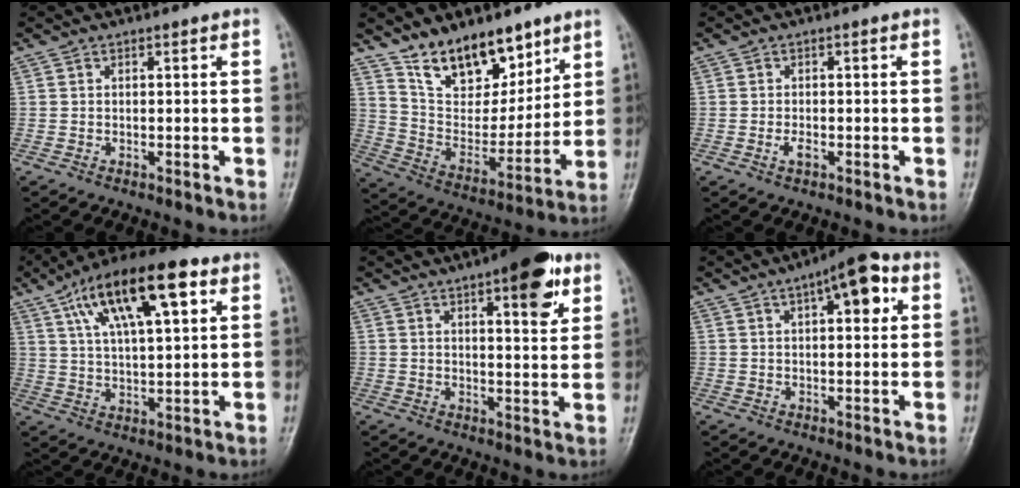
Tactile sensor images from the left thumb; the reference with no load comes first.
{"total": 16.1, "force": [11.3, 8.1, 8.0], "torque": [-0.076, -0.072, 0.209]}
{"total": 1.7, "force": [-0.7, 0.7, 1.3], "torque": [-0.027, 0.002, -0.013]}
{"total": 17.6, "force": [7.9, 6.3, 14.4], "torque": [-0.228, -0.004, 0.132]}
{"total": 11.4, "force": [6.0, 3.7, 9.0], "torque": [-0.099, -0.024, 0.077]}
{"total": 9.1, "force": [3.5, 3.4, 7.7], "torque": [-0.091, 0.008, 0.044]}